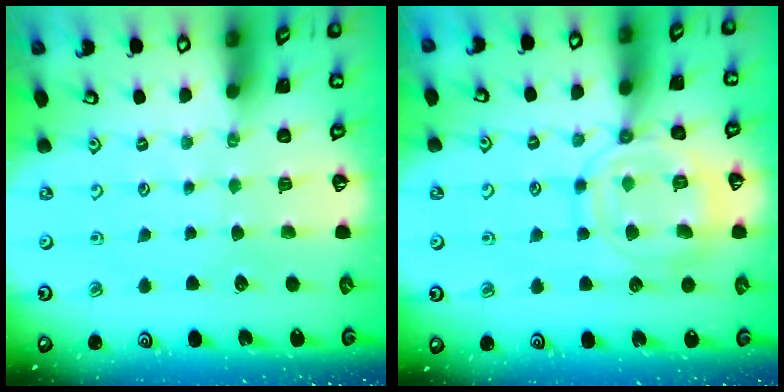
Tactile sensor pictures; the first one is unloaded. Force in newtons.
{"total": 14.2, "press": 14.1, "slide": 1.3}